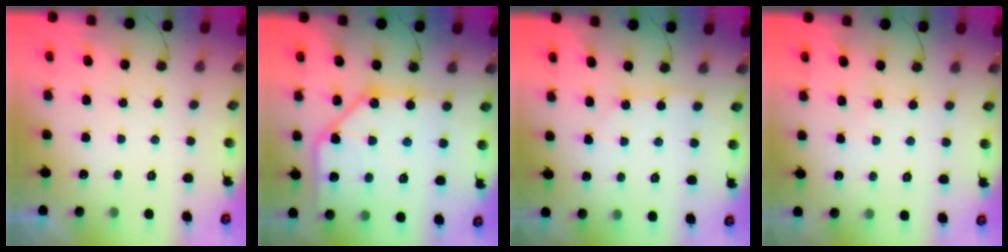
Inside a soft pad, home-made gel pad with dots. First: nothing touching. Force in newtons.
{"total": 16.5, "press": 16.4, "slide": 1.7}
{"total": 4.2, "press": 4.2, "slide": 0.5}
{"total": 2.5, "press": 2.5, "slide": 0.4}